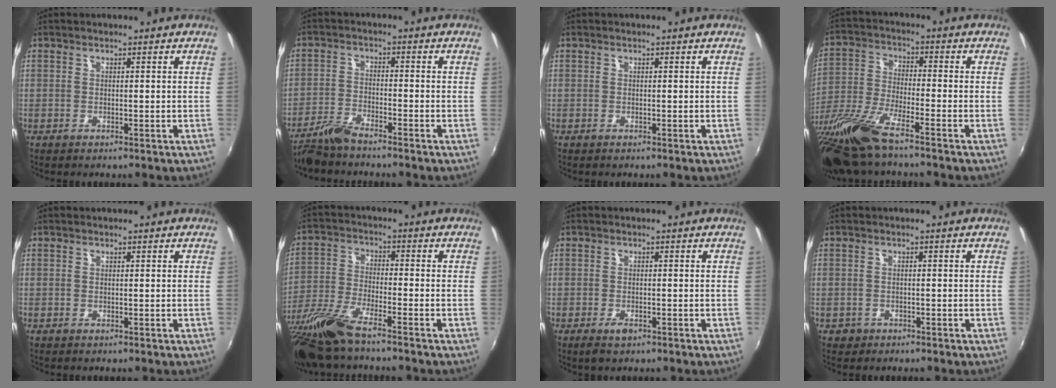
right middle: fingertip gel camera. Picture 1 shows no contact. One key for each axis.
{"total": 5.5, "fx": -4.9, "fy": 1.0, "fz": 2.4, "tx": -0.060, "ty": -0.006, "tz": -0.097}
{"total": 0.0}
{"total": 17.2, "fx": -13.2, "fy": 2.5, "fz": 10.7, "tx": -0.234, "ty": -0.046, "tz": -0.255}
{"total": 0.0}
{"total": 13.9, "fx": -11.1, "fy": 1.9, "fz": 8.2, "tx": -0.181, "ty": -0.035, "tz": -0.218}
{"total": 2.4, "fx": -1.5, "fy": 1.0, "fz": 1.5, "tx": -0.032, "ty": -0.006, "tz": -0.028}
{"total": 1.9, "fx": -1.0, "fy": 1.6, "fz": 0.4, "tx": -0.013, "ty": -0.003, "tz": -0.015}